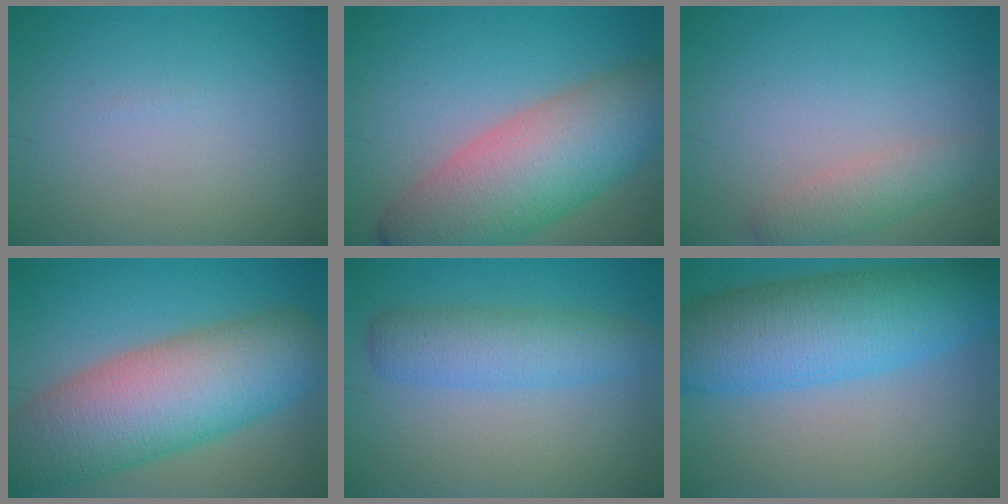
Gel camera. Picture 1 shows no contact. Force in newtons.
{"total": 10.9, "press": 10.8, "slide": 0.3}
{"total": 2.6, "press": 2.6, "slide": 0.1}
{"total": 12.3, "press": 12.3, "slide": 0.4}
{"total": 4.3, "press": 4.3, "slide": 0.1}
{"total": 10.7, "press": 10.7, "slide": 0.3}